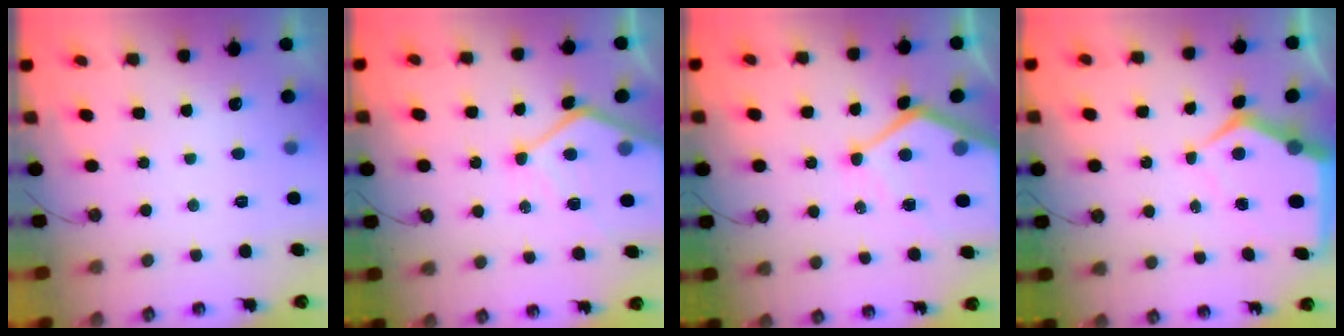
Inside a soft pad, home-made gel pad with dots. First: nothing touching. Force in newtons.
{"total": 12.2, "press": 12.2, "slide": 1.2}
{"total": 14.2, "press": 14.2, "slide": 1.2}
{"total": 9.7, "press": 9.6, "slide": 1.2}